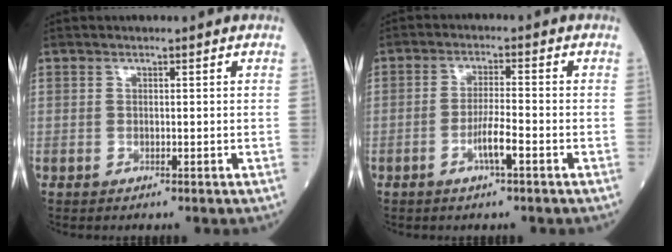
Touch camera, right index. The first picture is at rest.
{"total": 4.2, "force": [-1.9, 0.1, 3.8], "torque": [-0.072, -0.003, -0.038]}